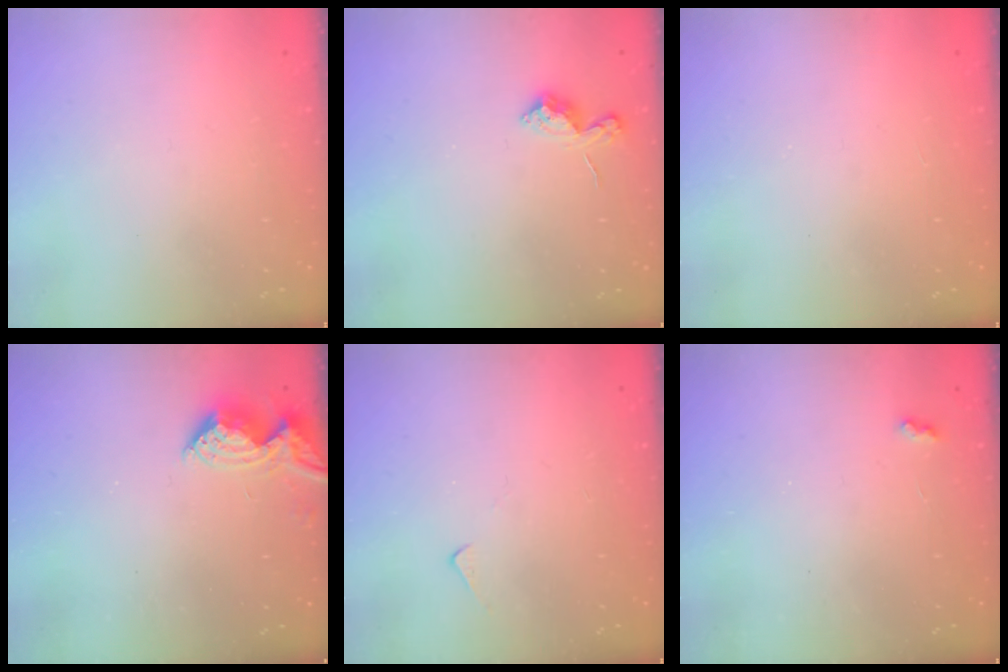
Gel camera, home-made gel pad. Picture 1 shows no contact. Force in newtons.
{"total": 8.0, "press": 8.0, "slide": 0.6}
{"total": 1.2, "press": 1.1, "slide": 0.2}
{"total": 10.6, "press": 10.6, "slide": 0.9}
{"total": 4.4, "press": 4.4, "slide": 0.6}
{"total": 3.4, "press": 3.4, "slide": 0.5}